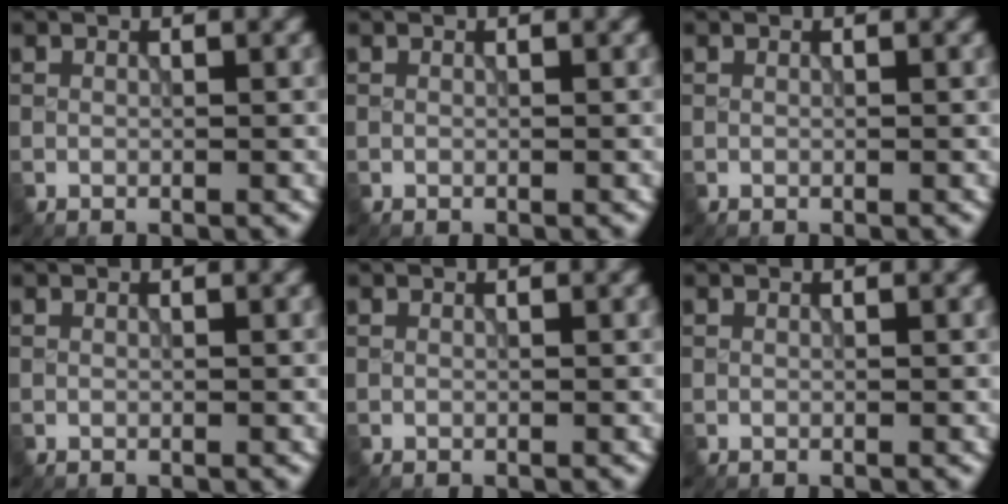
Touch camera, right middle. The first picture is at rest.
{"total": 0.0}
{"total": 0.0}
{"total": 0.0}
{"total": 0.0}
{"total": 0.0}